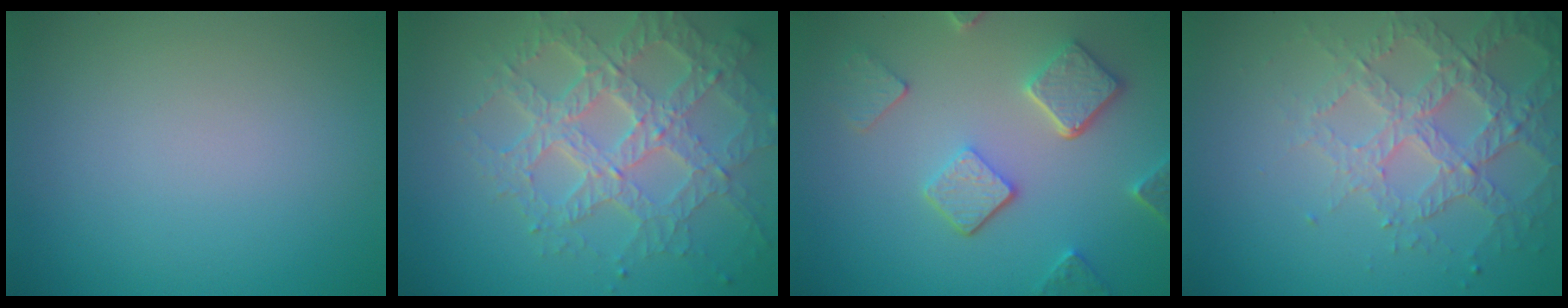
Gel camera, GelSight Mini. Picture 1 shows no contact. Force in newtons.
{"total": 7.2, "press": 5.1, "slide": 5.1}
{"total": 5.0, "press": 3.9, "slide": 3.2}
{"total": 4.1, "press": 4.0, "slide": 0.9}